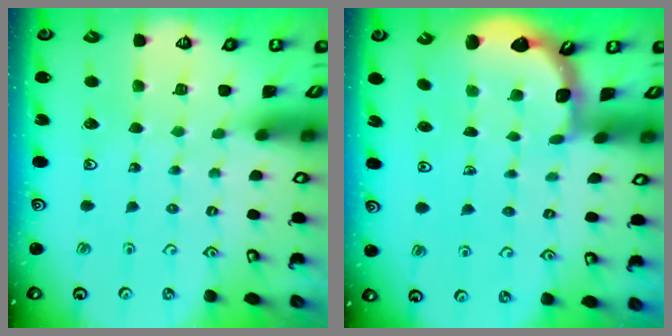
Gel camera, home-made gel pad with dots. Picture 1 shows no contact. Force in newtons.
{"total": 2.1, "press": 2.1, "slide": 0.2}